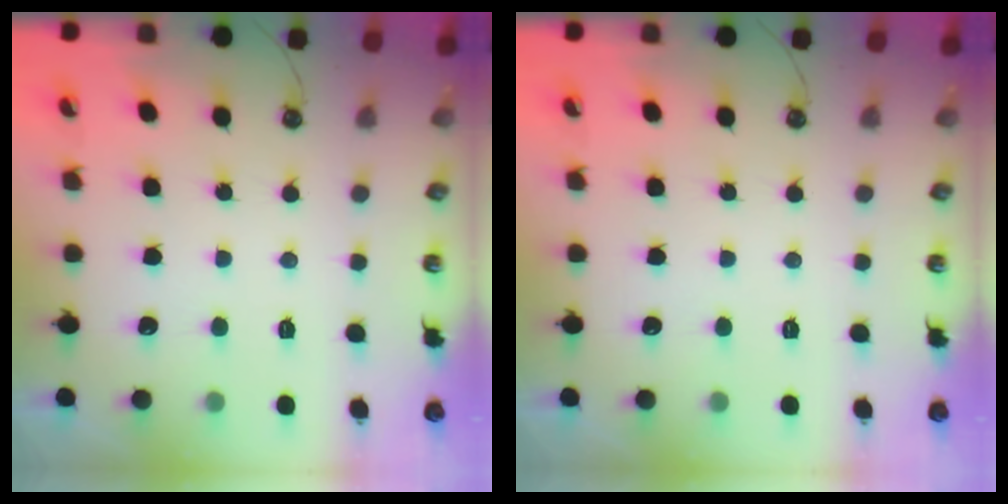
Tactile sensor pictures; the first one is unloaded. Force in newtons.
{"total": 0.0}